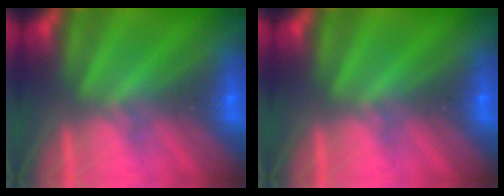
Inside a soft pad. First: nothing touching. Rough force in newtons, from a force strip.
{"total": 0.0}